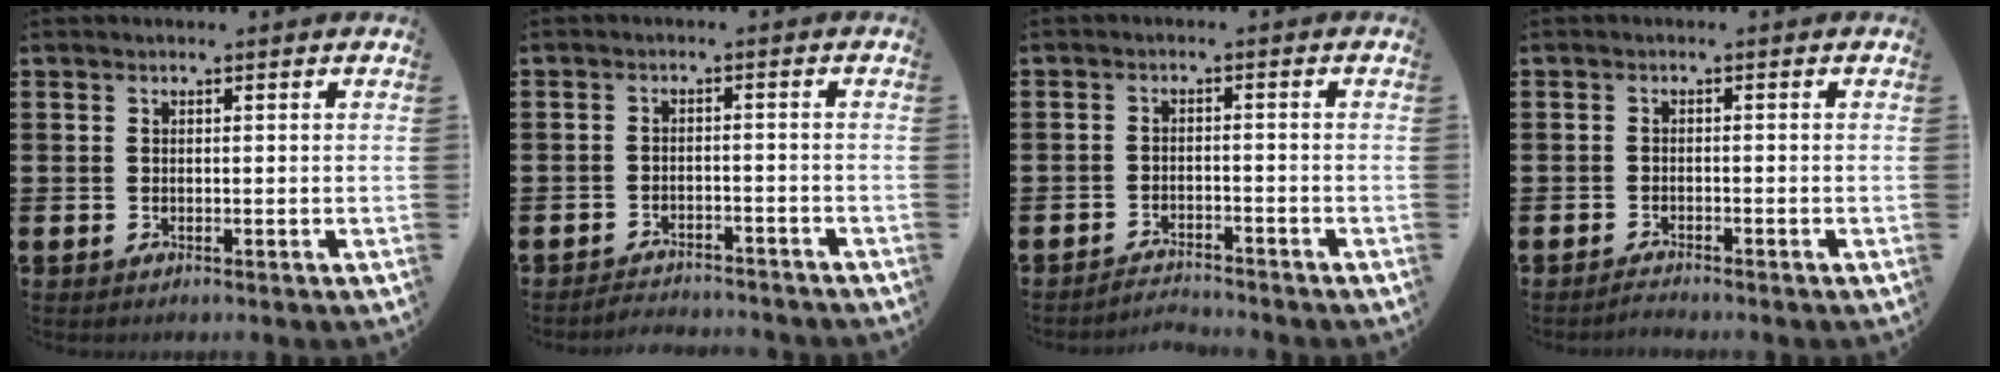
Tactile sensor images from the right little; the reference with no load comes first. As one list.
[{"total": 2.3, "force": [-2.2, 0.0, -0.2], "torque": [-0.003, 0.004, -0.050]}, {"total": 2.2, "force": [-2.2, -0.1, -0.2], "torque": [-0.002, 0.004, -0.048]}, {"total": 1.0, "force": [-1.0, 0.0, 0.1], "torque": [-0.005, -0.002, -0.019]}]